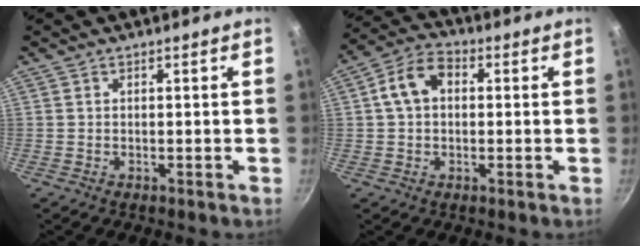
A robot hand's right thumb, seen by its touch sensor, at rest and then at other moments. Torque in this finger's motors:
{"motor_torque": [0.46, 1.74, 0.68, 0.39, 0.05]}